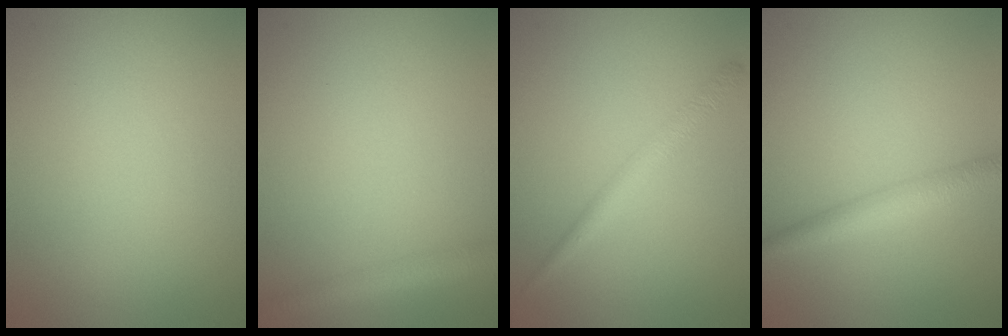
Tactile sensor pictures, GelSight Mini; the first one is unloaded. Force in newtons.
{"total": 2.7, "press": 2.7, "slide": 0.2}
{"total": 2.1, "press": 2.1, "slide": 0.1}
{"total": 2.7, "press": 2.7, "slide": 0.1}